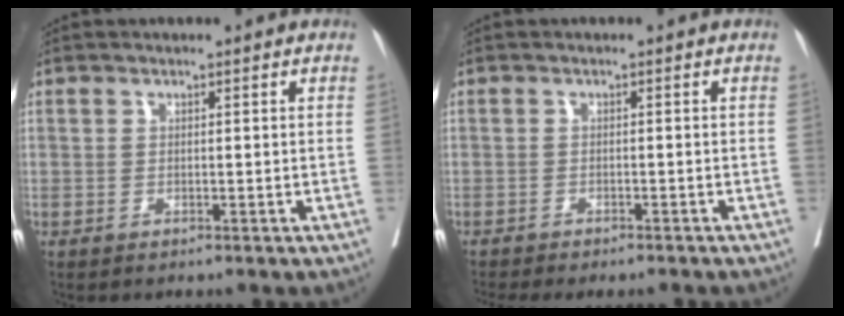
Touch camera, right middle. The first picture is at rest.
{"total": 7.8, "force": [-7.0, 1.1, 3.2], "torque": [-0.032, -0.004, -0.092]}